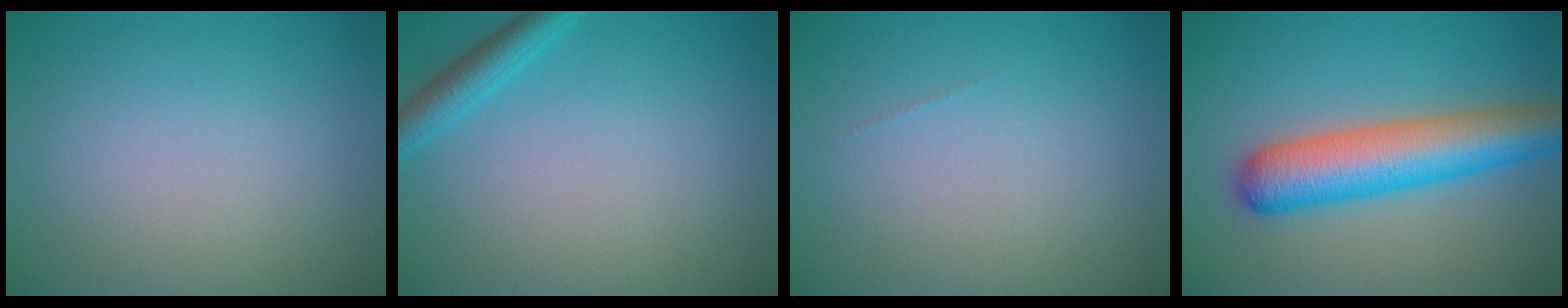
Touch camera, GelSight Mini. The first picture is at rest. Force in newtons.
{"total": 2.3, "press": 2.2, "slide": 0.2}
{"total": 0.0}
{"total": 7.6, "press": 7.6, "slide": 0.3}